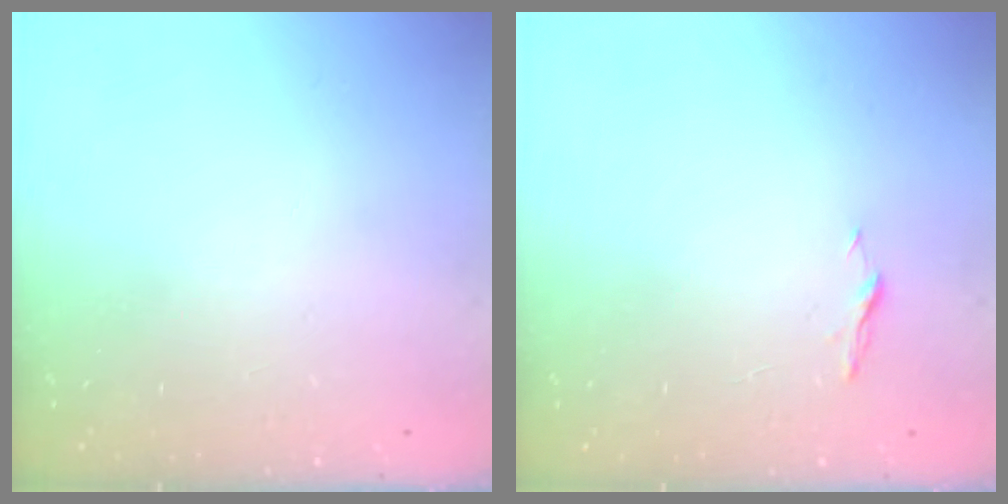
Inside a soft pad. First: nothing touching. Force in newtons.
{"total": 3.7, "press": 3.7, "slide": 0.5}